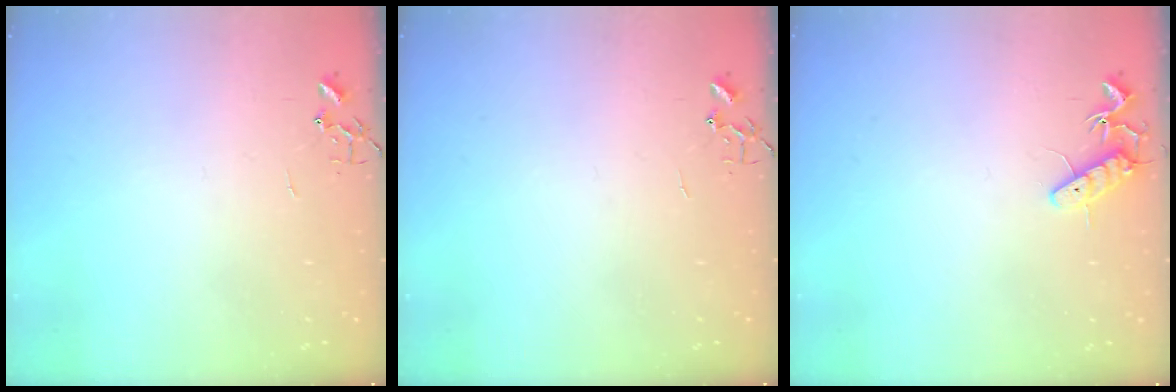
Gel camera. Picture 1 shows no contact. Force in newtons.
{"total": 0.0}
{"total": 10.7, "press": 10.7, "slide": 0.3}